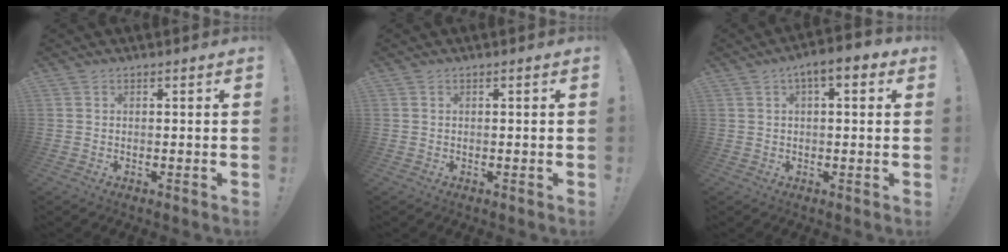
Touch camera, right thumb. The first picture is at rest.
{"total": 0.0}
{"total": 5.8, "force": [2.1, 2.3, 4.9], "torque": [-0.060, -0.006, 0.031]}